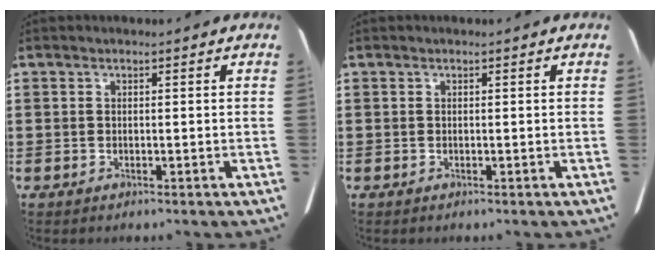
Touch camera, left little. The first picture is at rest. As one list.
[{"total": 0.0}]